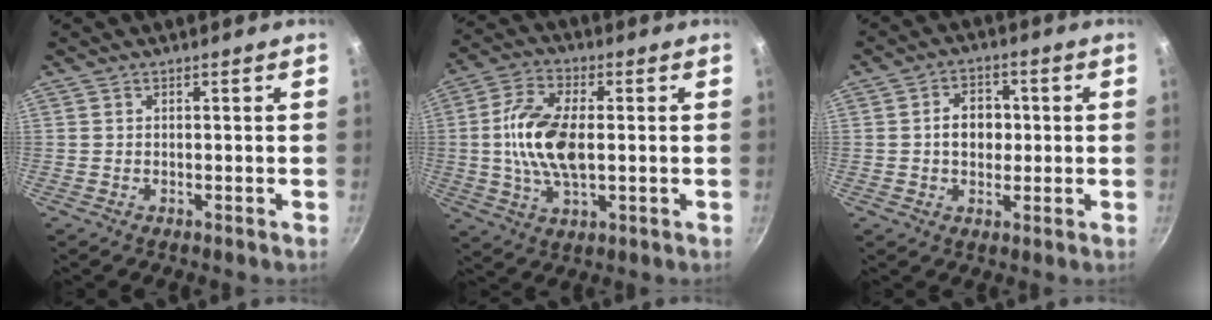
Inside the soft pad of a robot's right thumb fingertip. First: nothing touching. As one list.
[{"total": 13.0, "force": [0.3, 6.7, 11.1], "torque": [-0.213, 0.016, 0.000]}, {"total": 6.8, "force": [0.2, 5.2, 4.3], "torque": [-0.038, 0.011, -0.001]}]